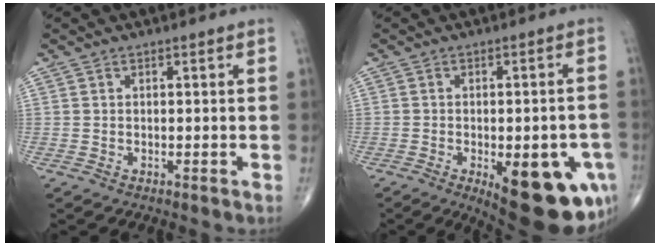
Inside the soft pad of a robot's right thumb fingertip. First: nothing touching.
{"total": 18.9, "force": [-7.2, 7.7, 15.7], "torque": [-0.141, 0.005, -0.076]}